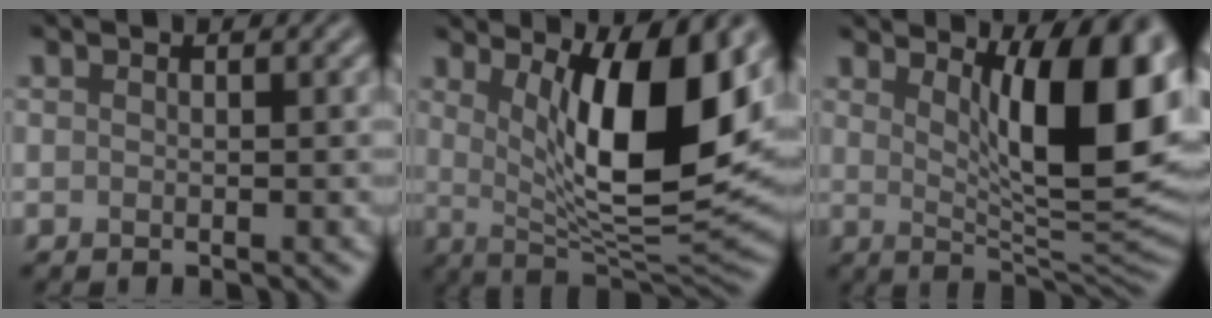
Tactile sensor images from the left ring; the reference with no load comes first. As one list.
[{"total": 11.5, "force": [3.2, 3.4, 10.5], "torque": [-0.150, -0.014, 0.060]}, {"total": 12.0, "force": [3.9, 3.5, 10.7], "torque": [-0.131, -0.005, 0.064]}]